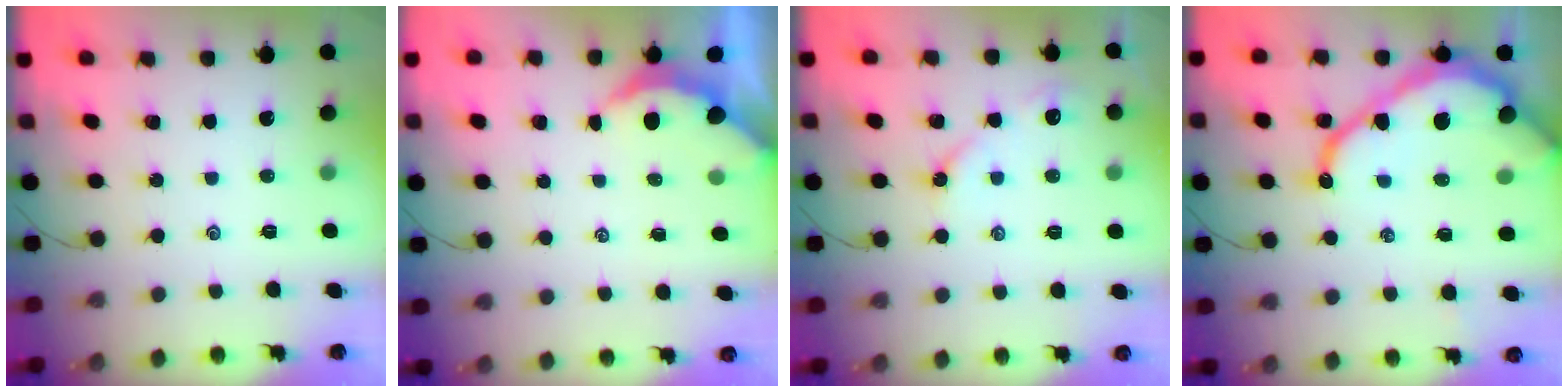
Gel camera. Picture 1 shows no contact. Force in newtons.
{"total": 2.4, "press": 2.4, "slide": 0.3}
{"total": 6.0, "press": 6.0, "slide": 0.7}
{"total": 16.6, "press": 16.5, "slide": 1.8}